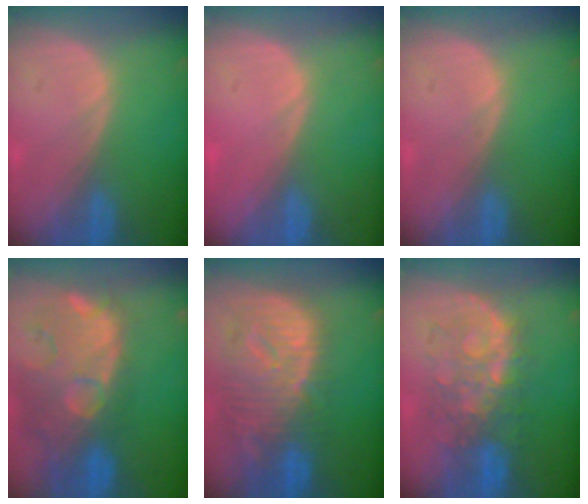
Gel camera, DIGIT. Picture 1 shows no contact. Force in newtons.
{"total": 0.5, "press": 0.0, "slide": 0.5}
{"total": 0.0}
{"total": 14.5, "press": 11.7, "slide": 8.5}
{"total": 12.5, "press": 10.8, "slide": 6.3}
{"total": 8.6, "press": 8.3, "slide": 2.1}